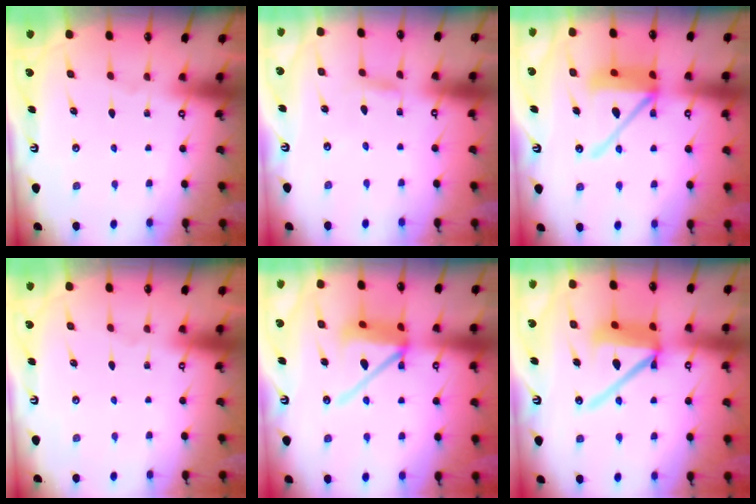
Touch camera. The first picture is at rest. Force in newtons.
{"total": 2.2, "press": 2.2, "slide": 0.2}
{"total": 14.9, "press": 14.7, "slide": 2.0}
{"total": 0.0}
{"total": 13.6, "press": 13.5, "slide": 1.7}
{"total": 14.8, "press": 14.6, "slide": 2.4}